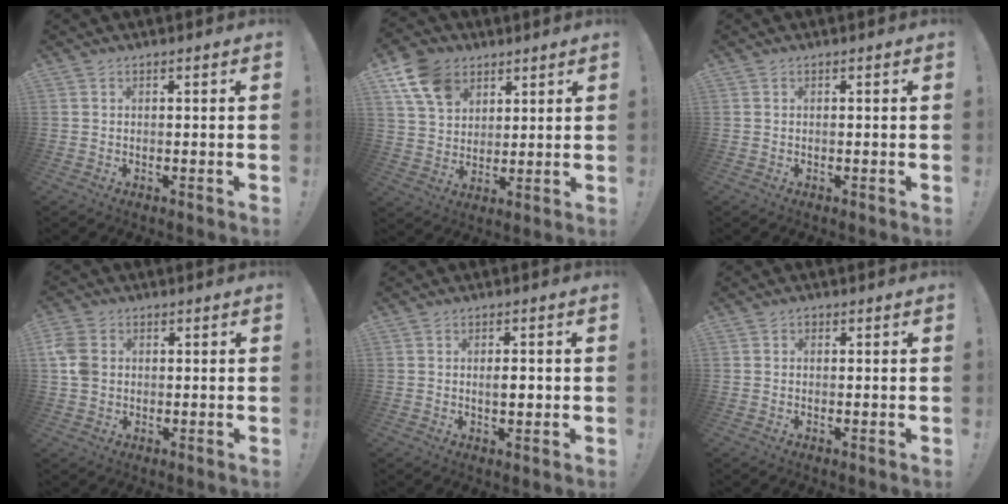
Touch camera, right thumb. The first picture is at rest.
{"total": 12.9, "force": [6.8, 9.1, 6.0], "torque": [-0.102, -0.026, 0.136]}
{"total": 0.0}
{"total": 7.1, "force": [0.9, 5.8, 3.9], "torque": [-0.081, 0.007, 0.019]}
{"total": 2.9, "force": [-0.3, 1.2, 2.6], "torque": [-0.036, 0.002, -0.010]}
{"total": 0.6, "force": [-0.1, 0.6, 0.2], "torque": [0.004, -0.001, -0.004]}